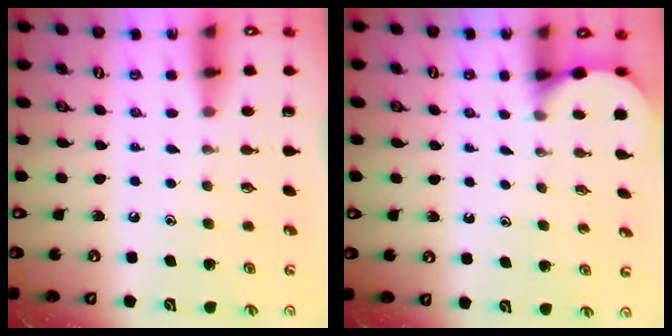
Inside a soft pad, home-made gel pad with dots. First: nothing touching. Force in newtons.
{"total": 1.9, "press": 1.9, "slide": 0.2}